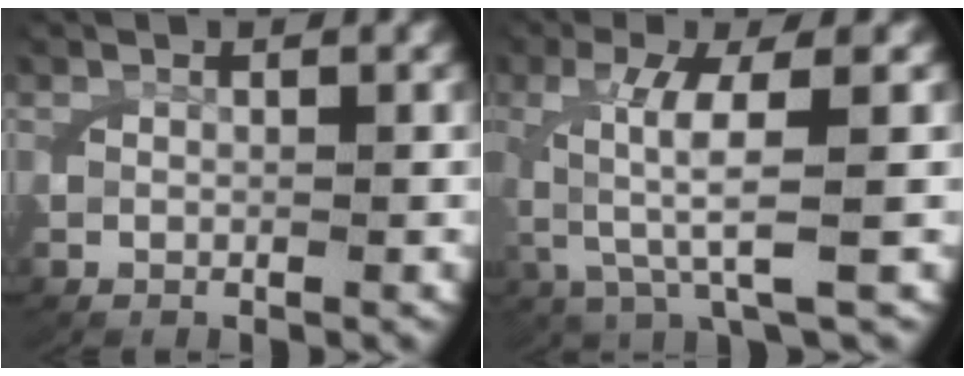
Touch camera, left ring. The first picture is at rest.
{"total": 5.5, "force": [0.1, 1.2, 5.4], "torque": [-0.124, -0.012, 0.016]}